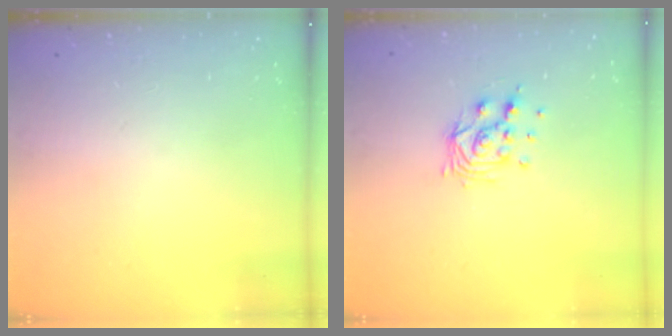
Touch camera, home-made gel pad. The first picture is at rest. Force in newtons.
{"total": 9.5, "press": 9.4, "slide": 0.8}